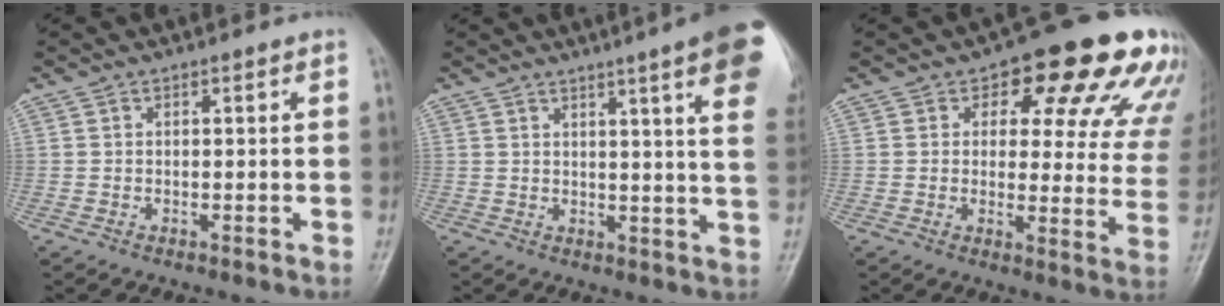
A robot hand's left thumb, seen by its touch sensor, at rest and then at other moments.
{"total": 16.1, "force": [8.6, 1.5, 13.5], "torque": [-0.153, -0.020, 0.089]}
{"total": 19.6, "force": [11.7, 9.2, 12.8], "torque": [-0.101, -0.033, 0.126]}